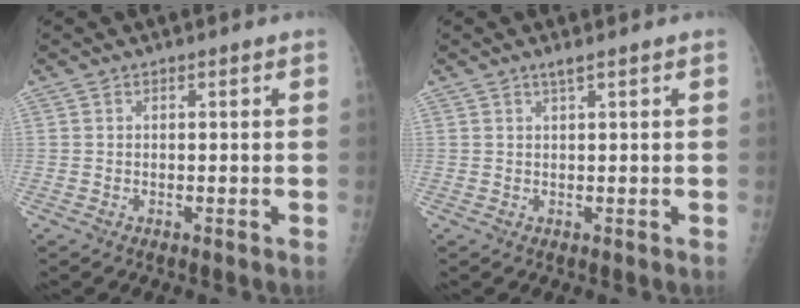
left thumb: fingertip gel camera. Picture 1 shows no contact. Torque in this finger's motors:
{"motor_torque": [0.06, 0.03, 0.10, 0.08, 0.02]}